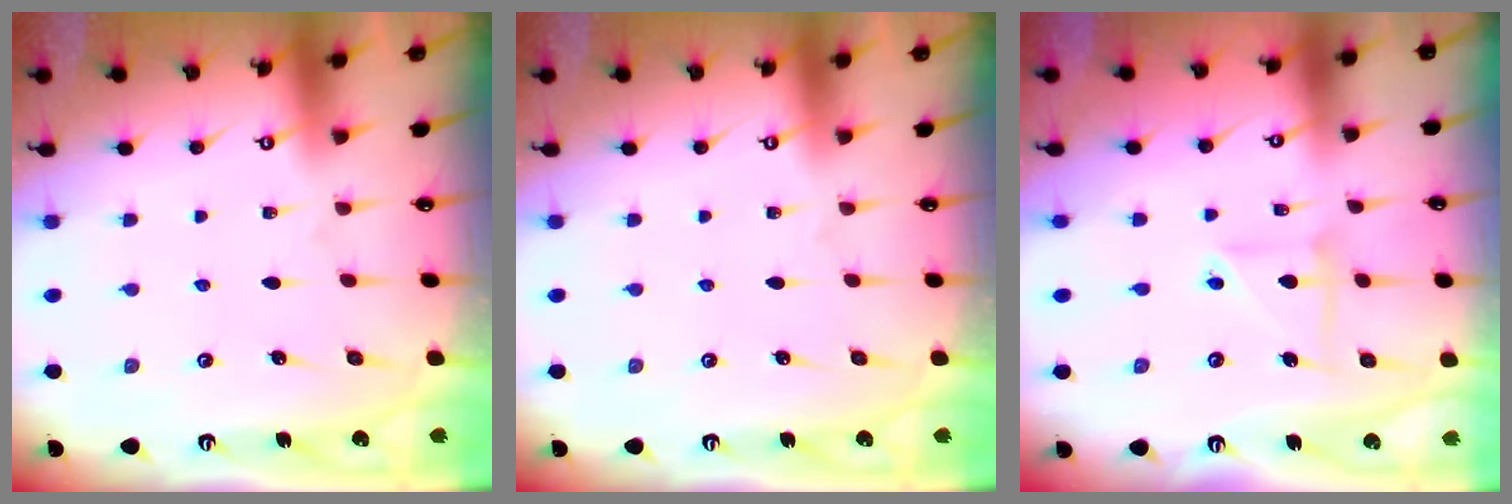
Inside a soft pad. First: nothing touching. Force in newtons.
{"total": 0.0}
{"total": 5.9, "press": 5.9, "slide": 0.5}